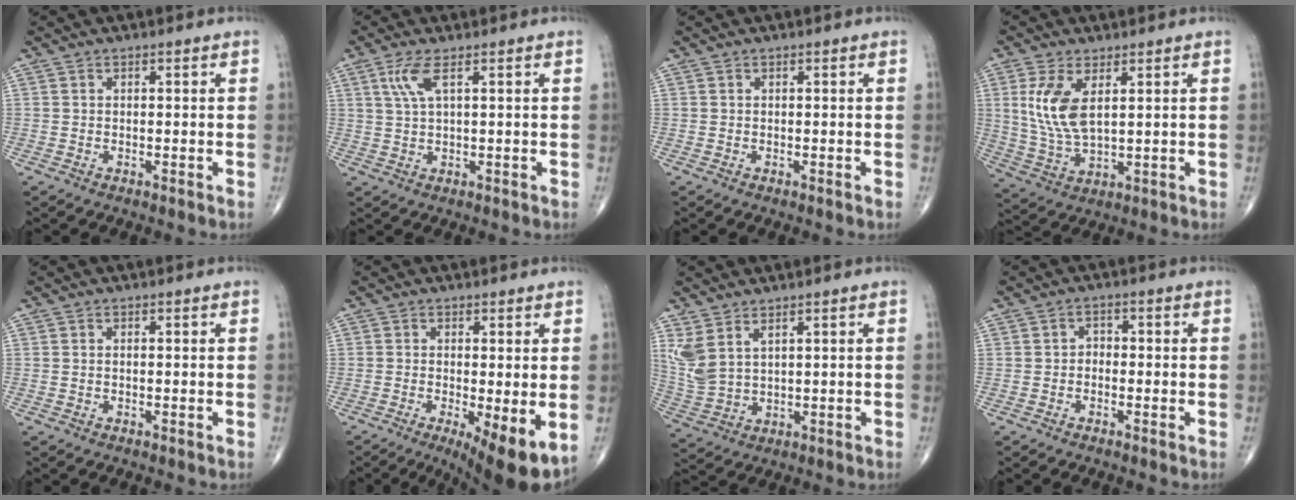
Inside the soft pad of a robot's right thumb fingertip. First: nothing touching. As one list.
[{"total": 4.2, "force": [1.8, 0.9, 3.7], "torque": [-0.096, 0.002, 0.044]}, {"total": 0.0}, {"total": 9.7, "force": [2.8, 4.5, 8.1], "torque": [-0.173, -0.012, 0.067]}, {"total": 0.0}, {"total": 10.1, "force": [-2.9, 2.7, 9.3], "torque": [-0.138, -0.021, -0.039]}, {"total": 6.8, "force": [3.7, 2.9, 4.9], "torque": [-0.115, -0.015, 0.089]}, {"total": 1.8, "force": [-0.6, 1.4, 0.9], "torque": [0.000, 0.009, -0.018]}]